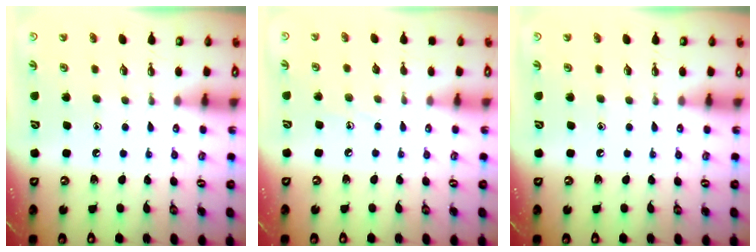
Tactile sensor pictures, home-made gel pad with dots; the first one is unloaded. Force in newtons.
{"total": 4.4, "press": 4.4, "slide": 0.5}
{"total": 0.0}